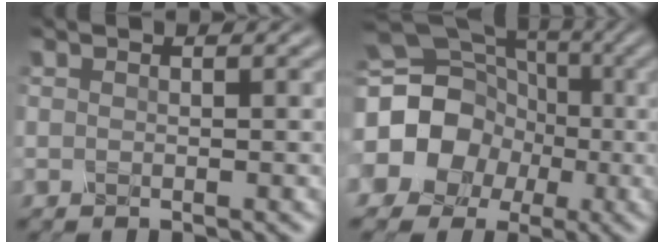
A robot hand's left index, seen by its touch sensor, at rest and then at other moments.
{"total": 14.3, "force": [-1.5, 12.8, 6.2], "torque": [-0.147, 0.024, -0.066]}